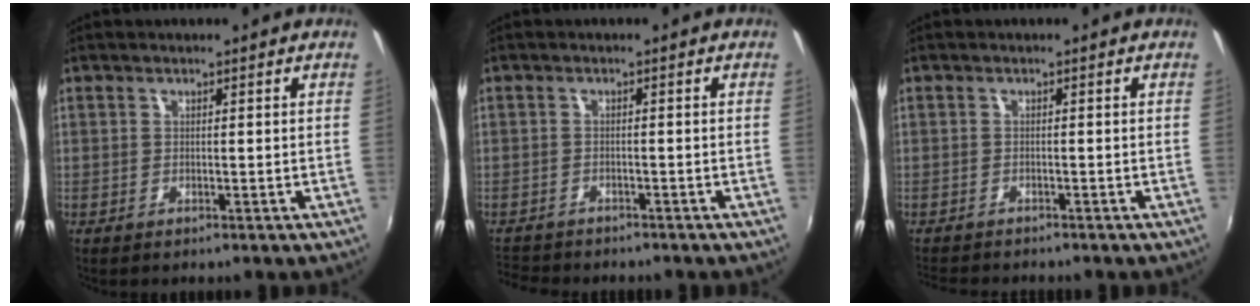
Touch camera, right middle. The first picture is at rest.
{"total": 5.6, "force": [-5.2, 1.6, 1.3], "torque": [-0.049, -0.014, -0.090]}
{"total": 4.1, "force": [-3.9, 0.5, 1.2], "torque": [-0.035, -0.018, -0.068]}